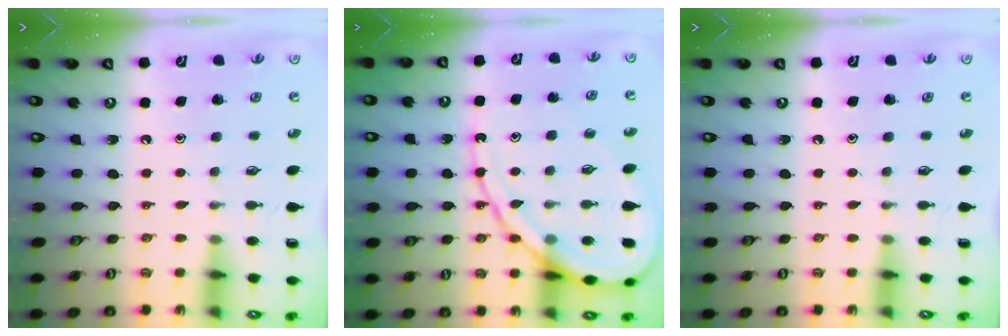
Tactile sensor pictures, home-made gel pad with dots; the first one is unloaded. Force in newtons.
{"total": 14.4, "press": 14.4, "slide": 1.5}
{"total": 0.0}